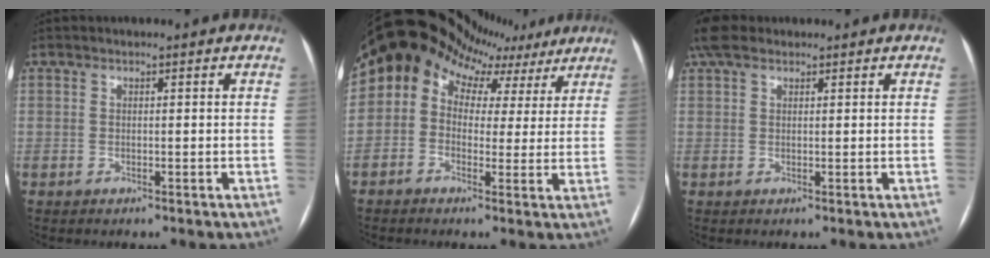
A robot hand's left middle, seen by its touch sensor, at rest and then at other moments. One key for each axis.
{"total": 14.8, "fx": 8.5, "fy": 10.7, "fz": 5.8, "tx": -0.108, "ty": 0.083, "tz": 0.108}
{"total": 4.2, "fx": 3.0, "fy": 1.9, "fz": 2.2, "tx": -0.055, "ty": 0.033, "tz": 0.063}